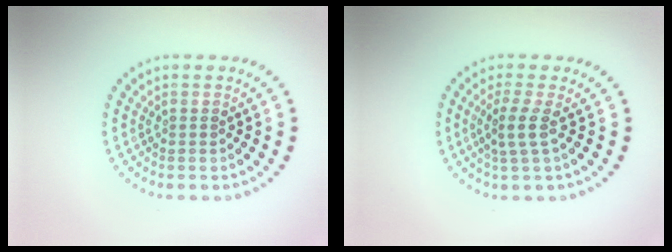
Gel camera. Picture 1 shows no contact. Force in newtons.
{"total": 2.1, "press": 1.6, "slide": 1.4}